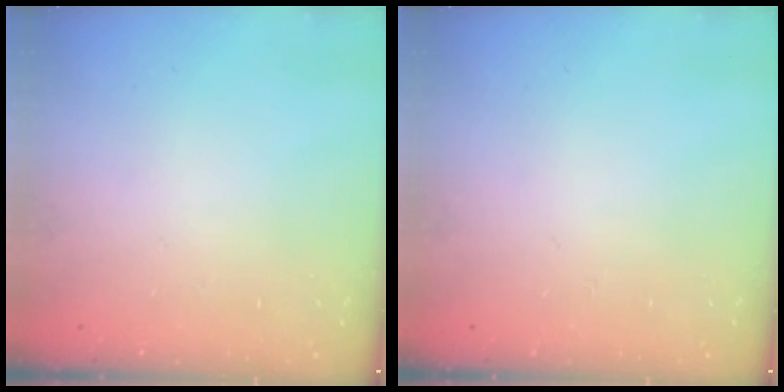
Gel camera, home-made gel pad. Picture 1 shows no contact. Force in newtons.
{"total": 0.0}